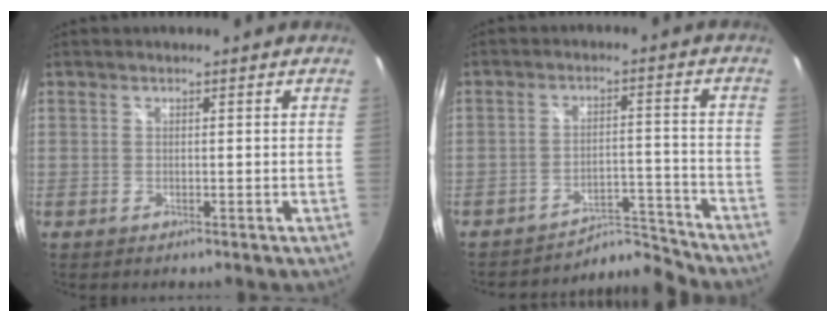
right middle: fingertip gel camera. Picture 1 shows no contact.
{"total": 7.2, "force": [-7.2, 0.2, -0.8], "torque": [0.006, 0.029, -0.112]}